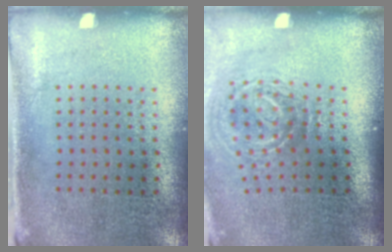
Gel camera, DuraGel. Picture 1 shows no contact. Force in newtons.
{"total": 2.0, "press": 1.3, "slide": 1.6}